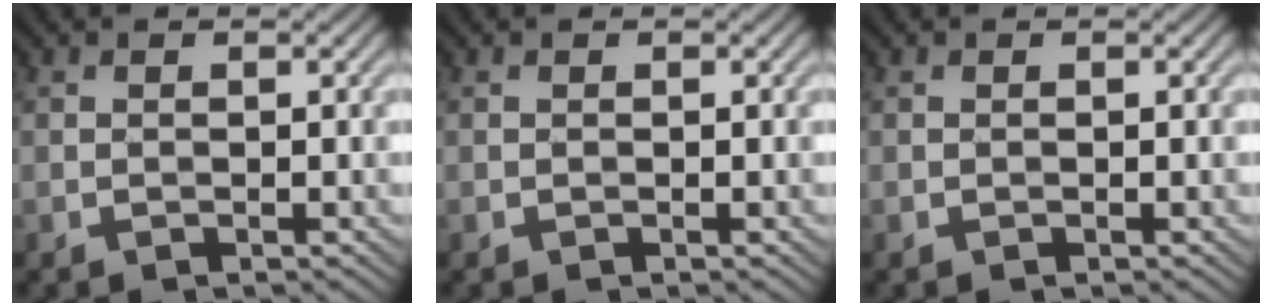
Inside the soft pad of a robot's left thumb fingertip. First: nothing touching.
{"total": 0.0}
{"total": 0.0}